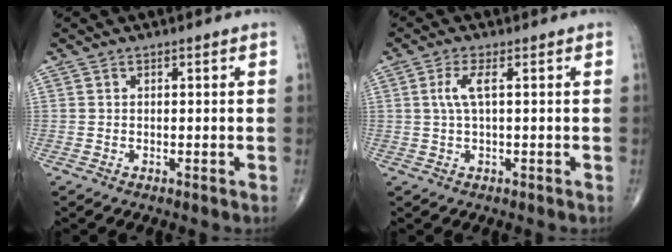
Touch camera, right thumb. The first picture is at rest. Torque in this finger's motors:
{"motor_torque": [0.03, 0.03, 0.23, -0.03, 0.06]}